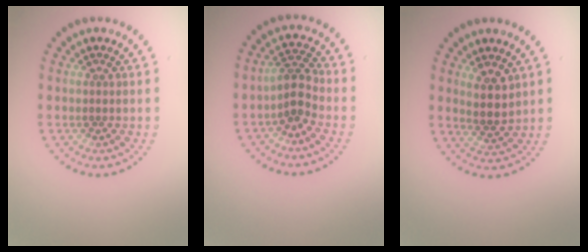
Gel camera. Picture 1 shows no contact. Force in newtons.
{"total": 2.4, "press": 2.0, "slide": 1.3}
{"total": 2.7, "press": 2.3, "slide": 1.3}